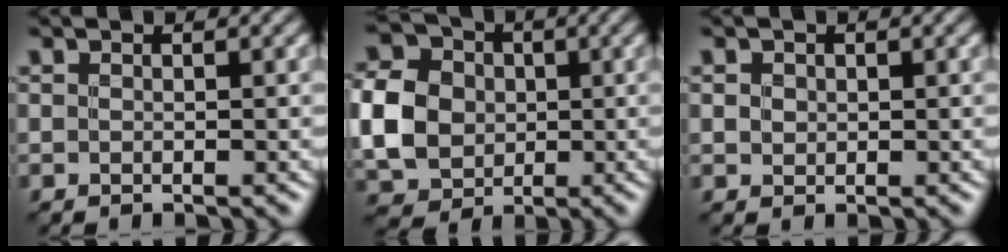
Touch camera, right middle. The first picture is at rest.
{"total": 7.4, "force": [-0.3, 6.3, 3.9], "torque": [-0.098, 0.010, -0.011]}
{"total": 0.8, "force": [0.2, 0.8, 0.3], "torque": [-0.003, -0.002, 0.003]}